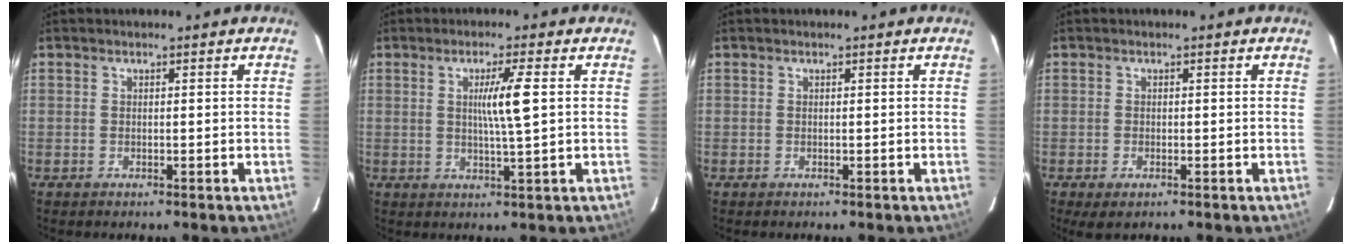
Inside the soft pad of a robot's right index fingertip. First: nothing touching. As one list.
[{"total": 5.3, "force": [0.9, -0.7, 5.1], "torque": [-0.091, -0.005, 0.017]}, {"total": 0.0}, {"total": 2.2, "force": [-1.1, 1.0, 1.6], "torque": [-0.032, -0.004, -0.009]}]